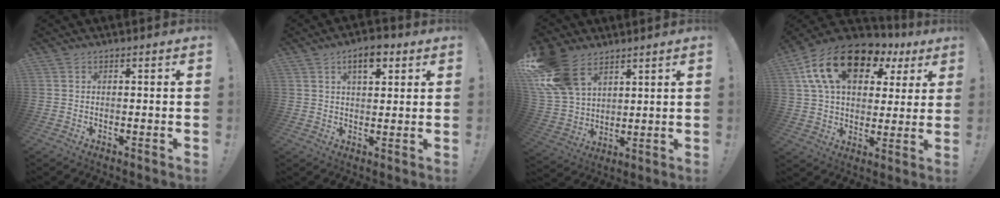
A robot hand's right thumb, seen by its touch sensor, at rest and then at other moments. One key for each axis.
{"total": 6.9, "fx": 3.5, "fy": 3.3, "fz": 4.9, "tx": -0.067, "ty": -0.008, "tz": 0.058}
{"total": 17.1, "fx": 9.9, "fy": 10.7, "fz": 8.9, "tx": -0.181, "ty": -0.045, "tz": 0.192}
{"total": 20.4, "fx": 9.8, "fy": 12.1, "fz": 13.3, "tx": -0.224, "ty": -0.033, "tz": 0.178}